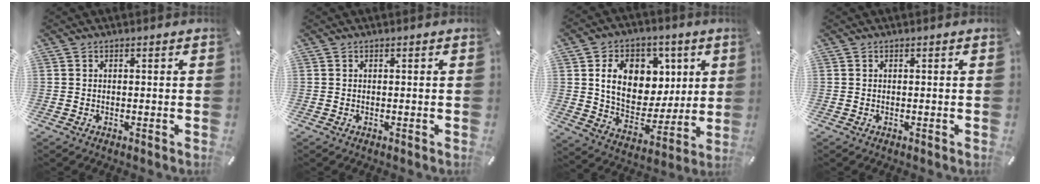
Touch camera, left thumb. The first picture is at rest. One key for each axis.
{"total": 0.0}
{"total": 15.7, "fx": 5.1, "fy": 12.3, "fz": 8.2, "tx": -0.122, "ty": -0.014, "tz": 0.100}
{"total": 0.0}